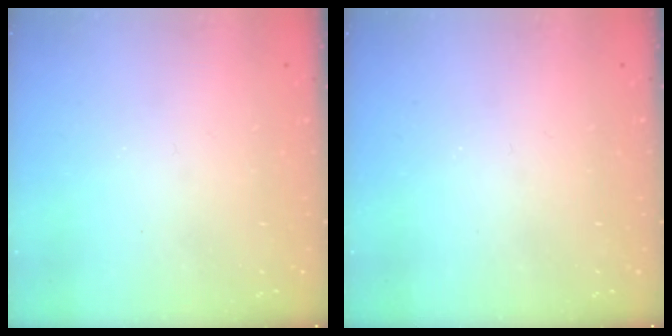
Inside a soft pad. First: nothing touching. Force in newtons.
{"total": 0.0}